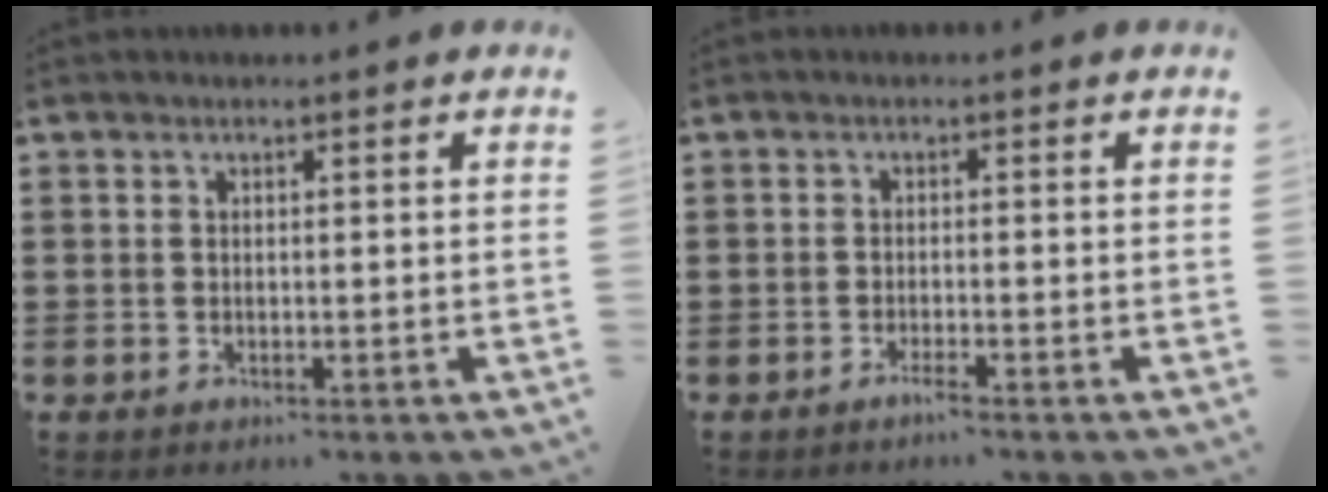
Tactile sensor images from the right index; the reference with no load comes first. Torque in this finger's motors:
{"motor_torque": [1.09, 1.05, -0.01, 0.01]}